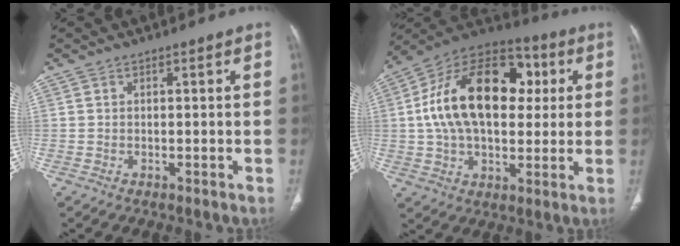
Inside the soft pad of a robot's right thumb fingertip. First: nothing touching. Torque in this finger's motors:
{"motor_torque": [2.27, 2.61, 2.10, 0.21, 0.29]}